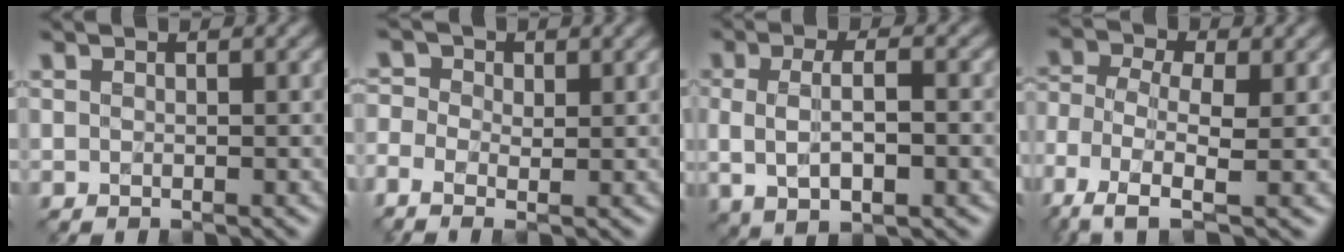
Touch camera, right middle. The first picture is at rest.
{"total": 3.1, "force": [-0.4, 2.2, 2.1], "torque": [-0.051, 0.003, -0.013]}
{"total": 4.9, "force": [-0.1, 1.8, 4.5], "torque": [-0.083, -0.003, -0.002]}
{"total": 6.5, "force": [-3.0, 3.0, 4.9], "torque": [-0.114, -0.003, -0.070]}